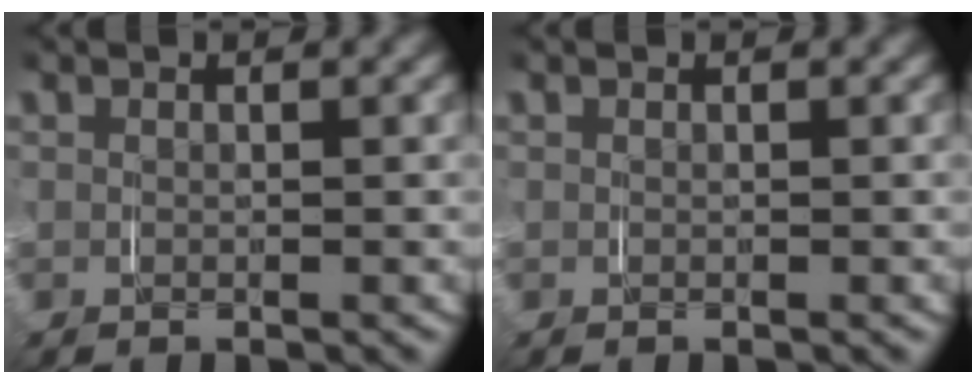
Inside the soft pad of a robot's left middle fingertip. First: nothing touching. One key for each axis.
{"total": 0.0}